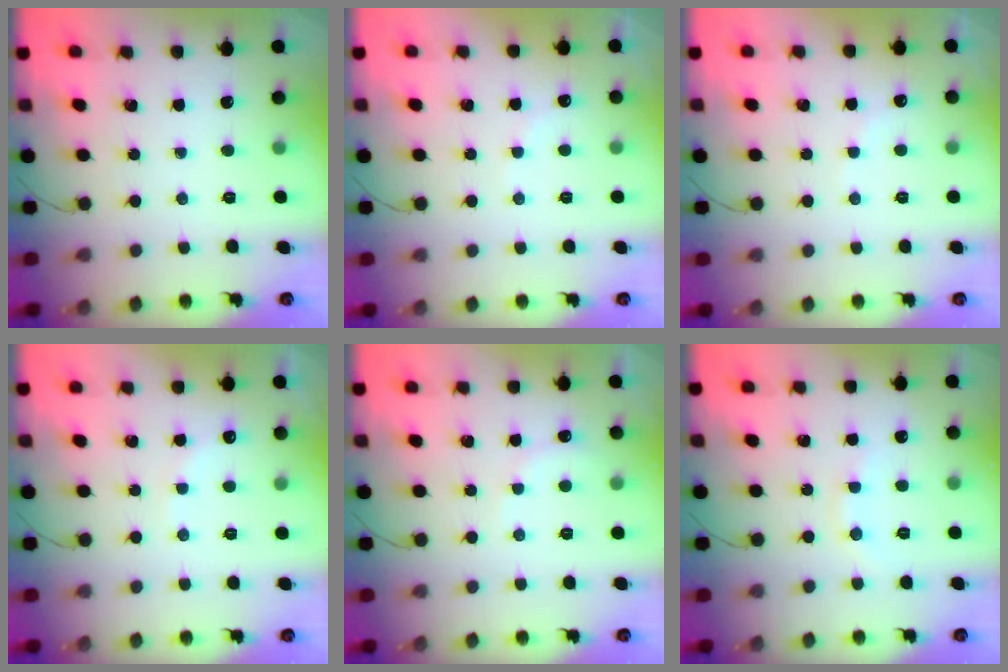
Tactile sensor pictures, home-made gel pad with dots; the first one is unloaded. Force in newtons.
{"total": 5.3, "press": 5.2, "slide": 1.0}
{"total": 5.3, "press": 5.2, "slide": 1.0}
{"total": 6.7, "press": 6.6, "slide": 1.4}
{"total": 5.2, "press": 5.2, "slide": 0.8}
{"total": 7.4, "press": 7.2, "slide": 1.6}